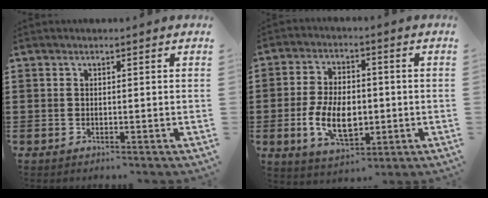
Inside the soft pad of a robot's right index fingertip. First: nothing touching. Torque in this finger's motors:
{"motor_torque": [2.14, 0.00, 1.05, 0.21]}